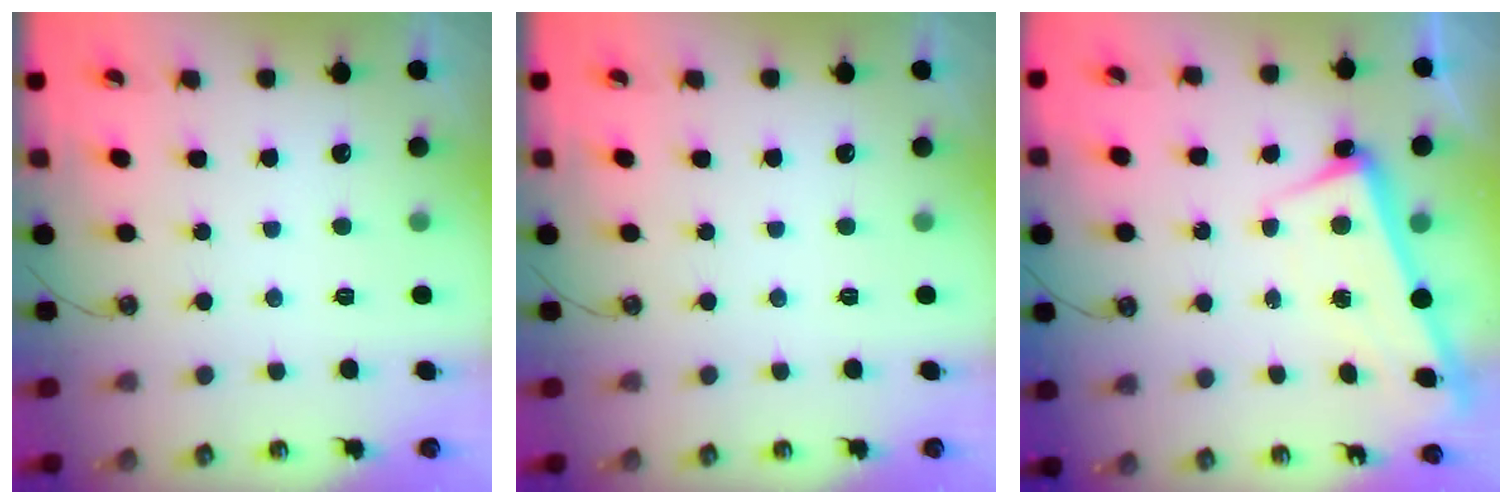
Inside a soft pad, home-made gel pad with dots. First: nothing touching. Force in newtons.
{"total": 0.0}
{"total": 2.2, "press": 2.0, "slide": 0.9}